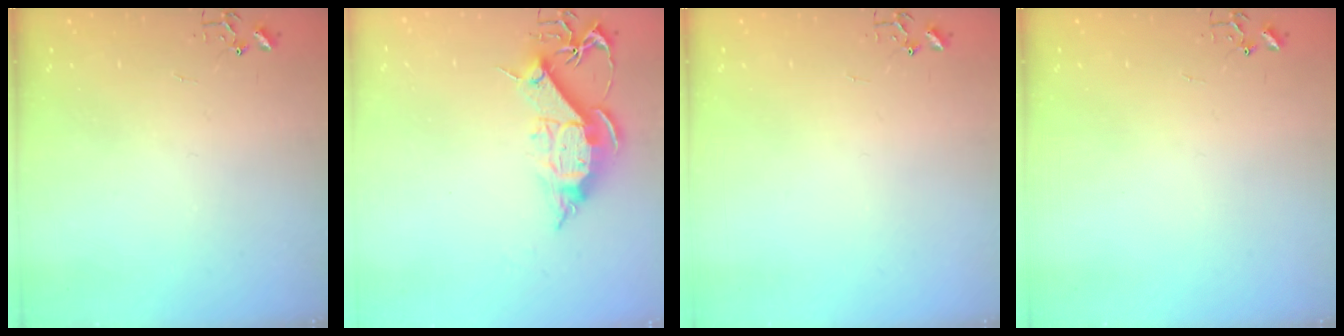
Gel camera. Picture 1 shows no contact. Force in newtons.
{"total": 11.4, "press": 11.3, "slide": 1.1}
{"total": 0.0}
{"total": 0.0}